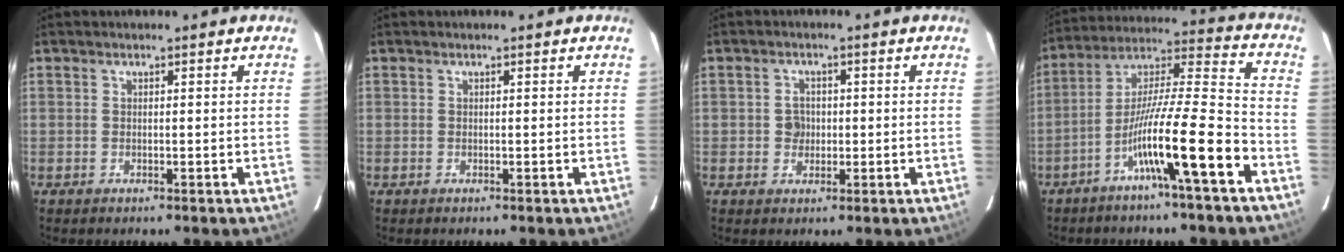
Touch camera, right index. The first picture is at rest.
{"total": 0.0}
{"total": 2.6, "force": [-0.2, 2.3, 1.3], "torque": [-0.018, 0.005, -0.002]}
{"total": 14.5, "force": [-7.2, -0.5, 12.5], "torque": [-0.225, 0.002, -0.129]}